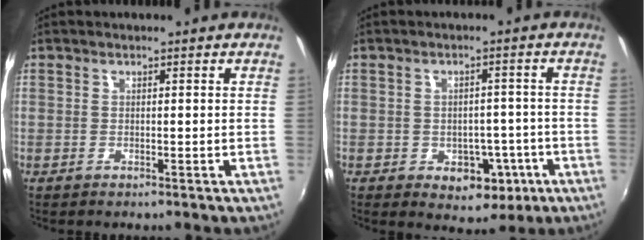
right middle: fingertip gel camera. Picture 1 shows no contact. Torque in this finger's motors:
{"motor_torque": [0.62, -1.52, 0.18, 0.06]}